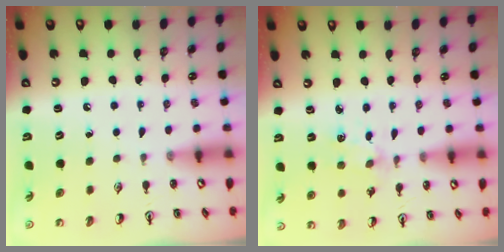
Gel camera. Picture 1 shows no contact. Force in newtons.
{"total": 2.5, "press": 2.4, "slide": 0.3}